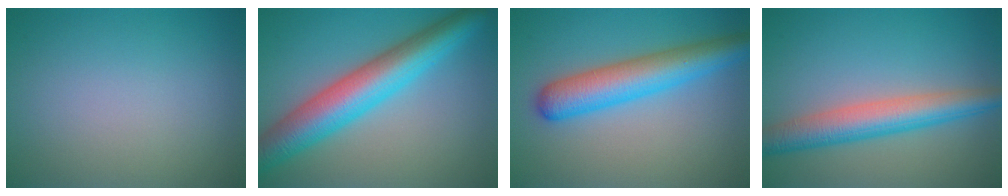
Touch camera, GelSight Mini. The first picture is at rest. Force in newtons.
{"total": 8.4, "press": 8.4, "slide": 0.1}
{"total": 6.3, "press": 6.3, "slide": 0.2}
{"total": 5.6, "press": 5.6, "slide": 0.1}